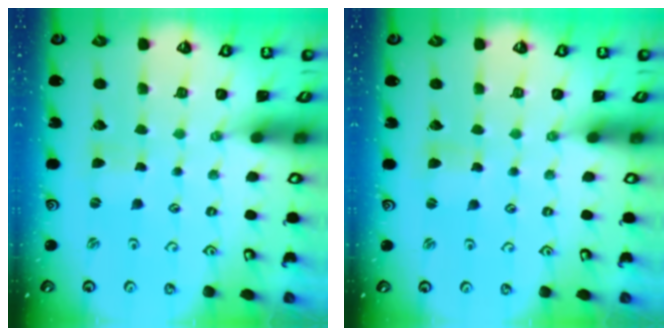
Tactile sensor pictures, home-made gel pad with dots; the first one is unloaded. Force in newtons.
{"total": 1.2, "press": 1.2, "slide": 0.1}